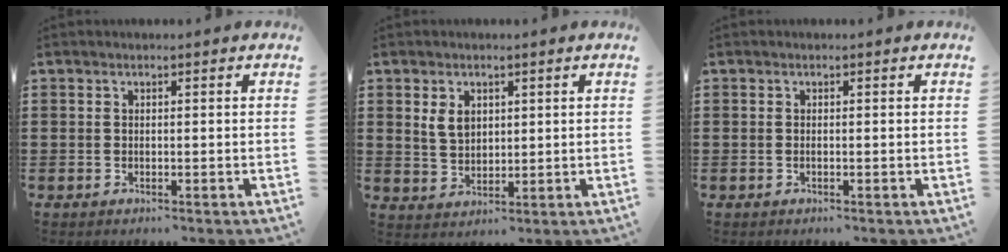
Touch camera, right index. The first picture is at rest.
{"total": 3.6, "force": [1.5, 2.5, 2.2], "torque": [-0.051, 0.009, 0.026]}
{"total": 0.0}